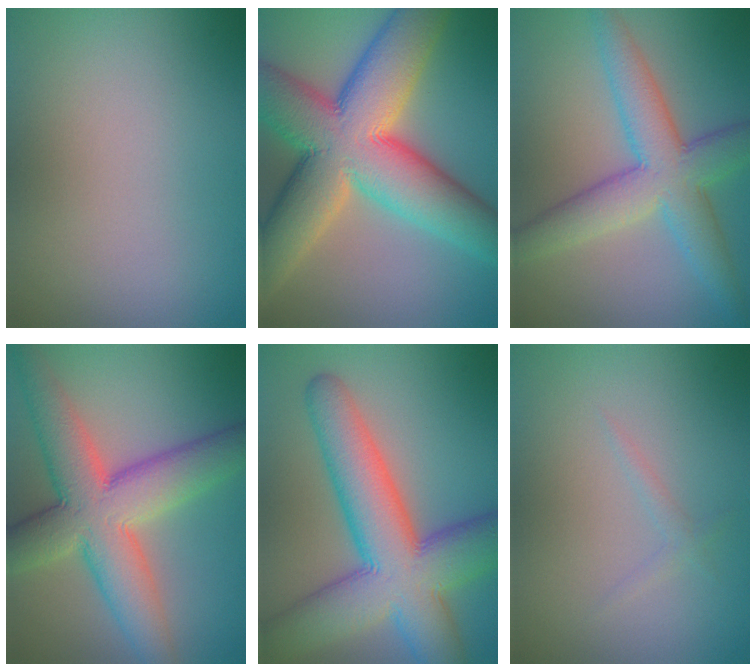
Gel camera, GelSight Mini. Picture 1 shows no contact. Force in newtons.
{"total": 15.0, "press": 15.0, "slide": 1.2}
{"total": 7.1, "press": 7.1, "slide": 0.2}
{"total": 9.6, "press": 9.6, "slide": 0.4}
{"total": 11.9, "press": 11.9, "slide": 0.6}
{"total": 0.8, "press": 0.8, "slide": 0.0}